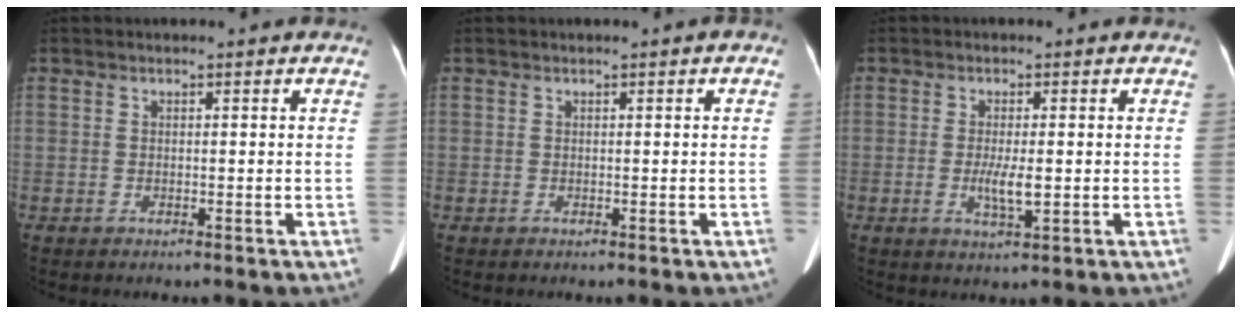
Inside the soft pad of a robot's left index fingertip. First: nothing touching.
{"total": 0.7, "force": [0.2, 0.2, 0.6], "torque": [-0.007, 0.003, 0.001]}
{"total": 3.6, "force": [-0.5, 0.7, 3.5], "torque": [-0.070, -0.006, -0.006]}